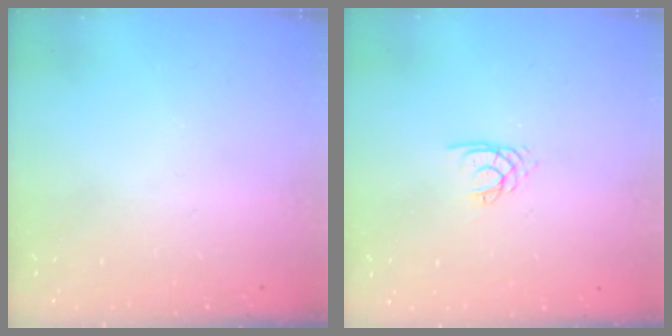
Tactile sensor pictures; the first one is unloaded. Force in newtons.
{"total": 1.9, "press": 1.8, "slide": 0.3}